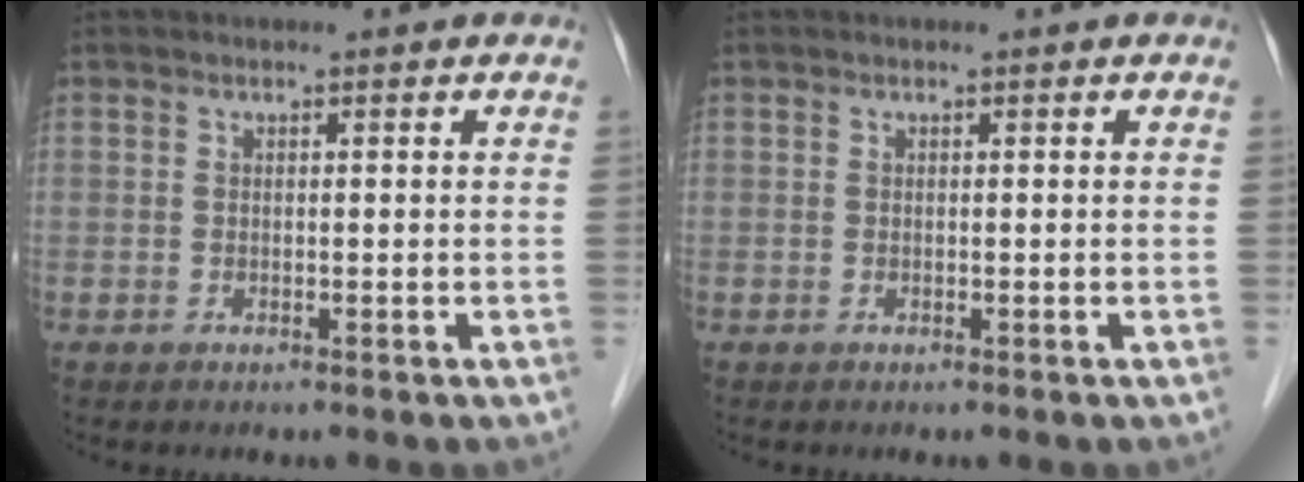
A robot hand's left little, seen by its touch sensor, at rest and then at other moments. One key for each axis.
{"total": 0.0}